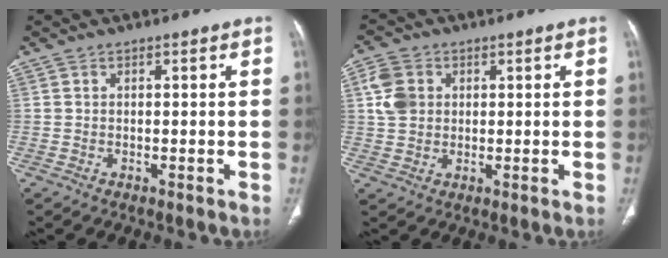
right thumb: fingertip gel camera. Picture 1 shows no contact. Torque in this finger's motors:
{"motor_torque": [0.73, 0.66, 0.68, 0.51, 0.11]}